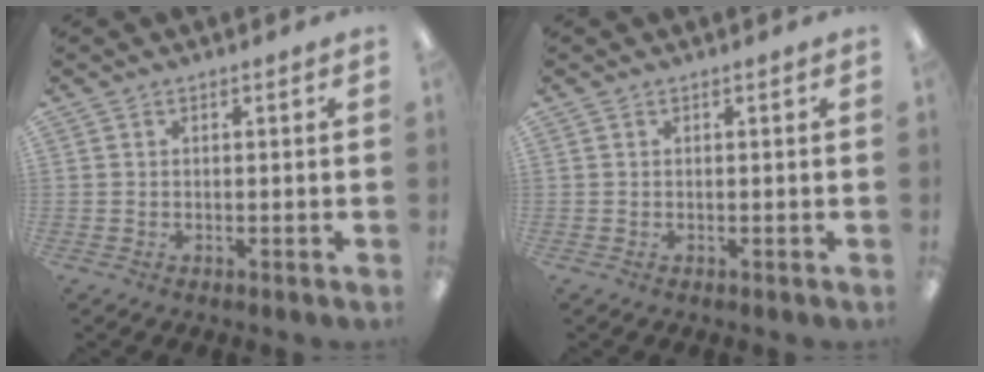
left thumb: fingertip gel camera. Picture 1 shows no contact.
{"total": 0.0}